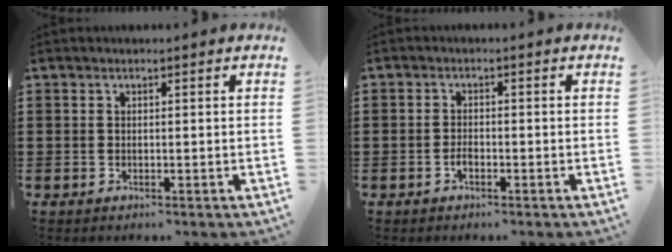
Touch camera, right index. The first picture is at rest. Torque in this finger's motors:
{"motor_torque": [2.14, 0.00, 0.27, -0.07]}